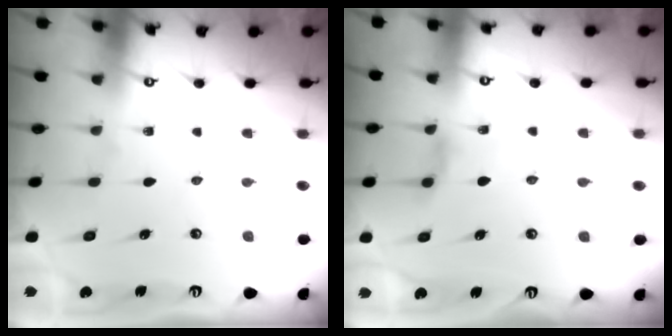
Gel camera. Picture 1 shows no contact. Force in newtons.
{"total": 2.7, "press": 2.7, "slide": 0.5}